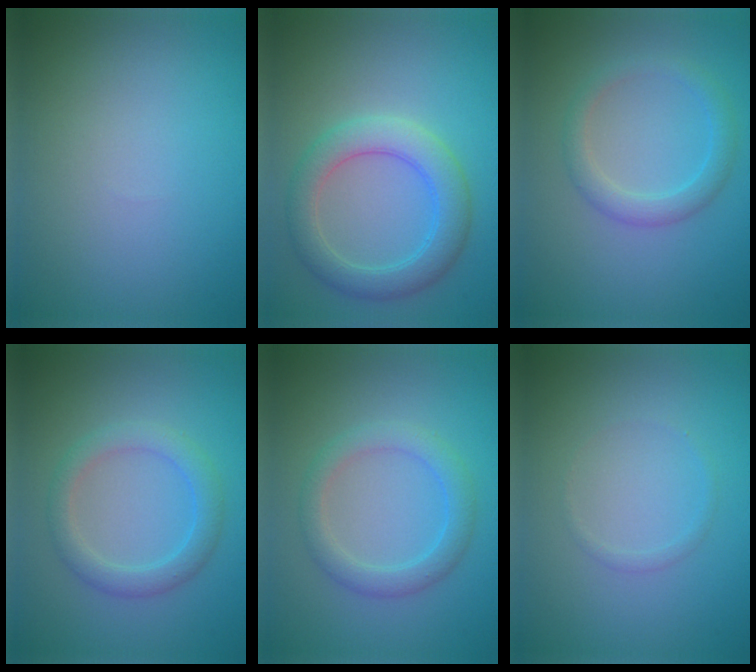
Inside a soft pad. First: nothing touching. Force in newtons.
{"total": 4.5, "press": 4.5, "slide": 0.3}
{"total": 2.5, "press": 2.4, "slide": 0.2}
{"total": 2.9, "press": 2.9, "slide": 0.2}
{"total": 2.9, "press": 2.9, "slide": 0.2}
{"total": 0.6, "press": 0.6, "slide": 0.0}